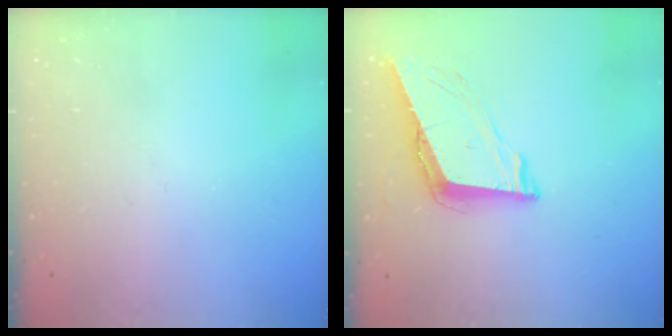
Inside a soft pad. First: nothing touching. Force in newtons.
{"total": 9.0, "press": 8.6, "slide": 2.9}